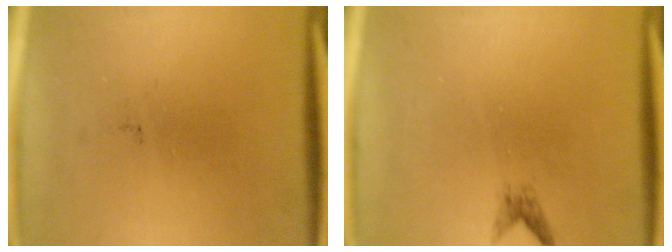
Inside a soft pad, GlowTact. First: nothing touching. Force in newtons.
{"total": 1.1}